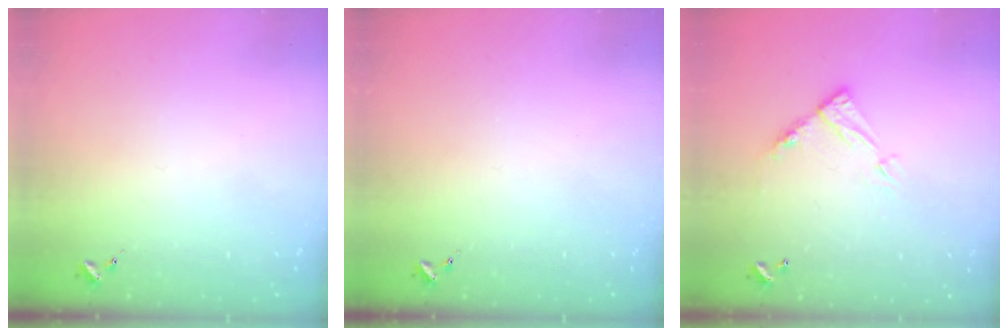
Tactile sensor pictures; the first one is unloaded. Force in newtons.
{"total": 0.0}
{"total": 9.4, "press": 9.4, "slide": 0.5}